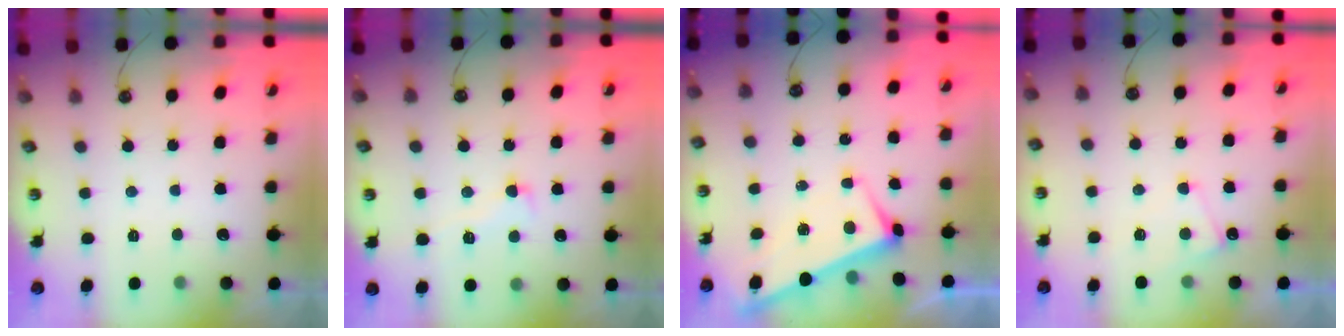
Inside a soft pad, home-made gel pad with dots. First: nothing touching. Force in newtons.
{"total": 1.7, "press": 1.4, "slide": 0.9}
{"total": 1.0, "press": 0.9, "slide": 0.4}
{"total": 3.8, "press": 3.8, "slide": 0.5}